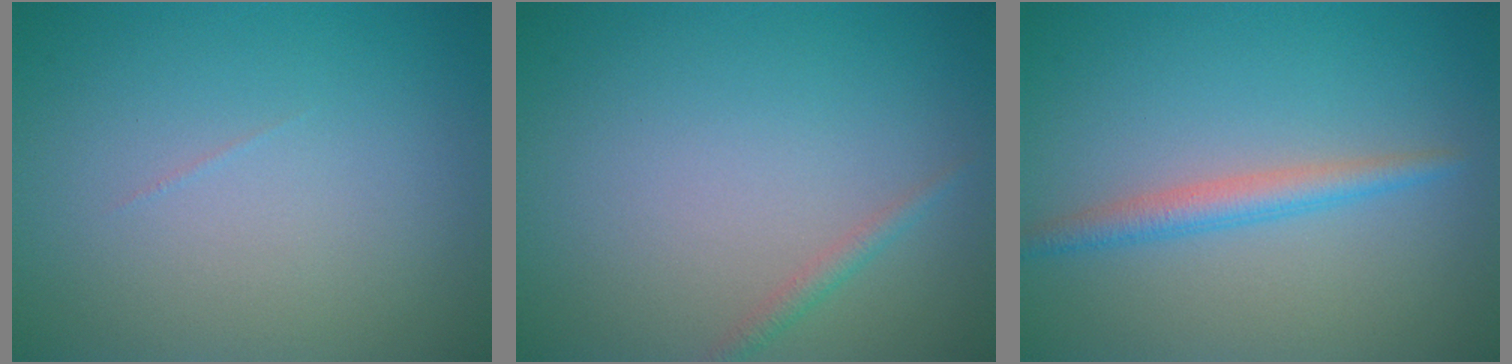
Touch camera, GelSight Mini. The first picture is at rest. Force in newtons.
{"total": 1.0, "press": 1.0, "slide": 0.0}
{"total": 2.3, "press": 2.3, "slide": 0.1}